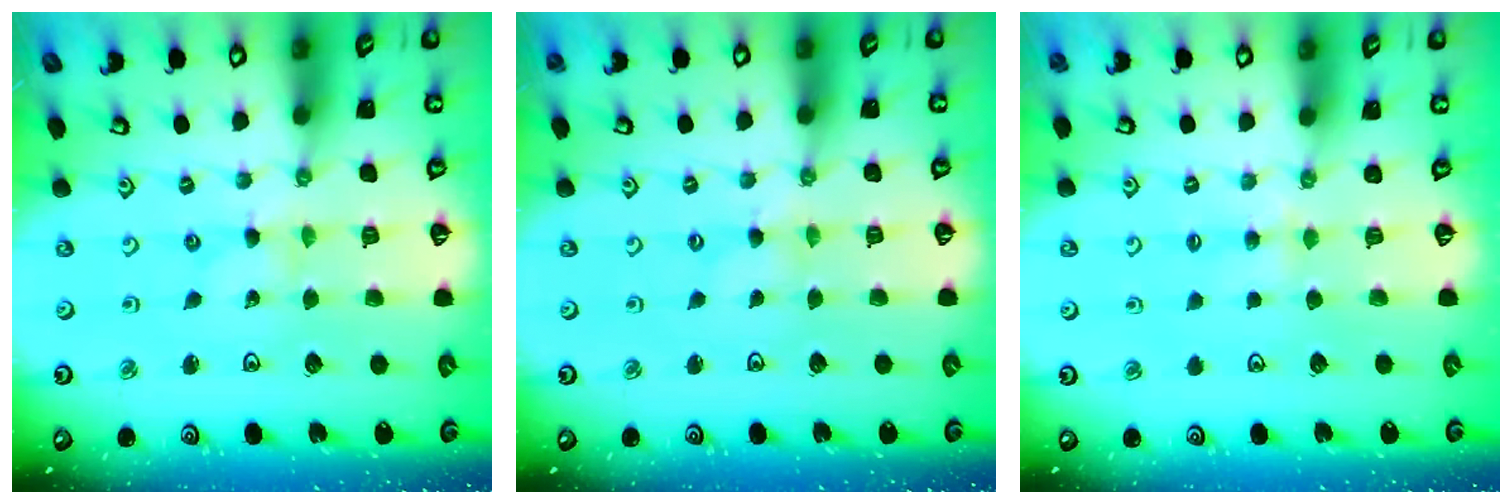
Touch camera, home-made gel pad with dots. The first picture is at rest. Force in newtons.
{"total": 0.0}
{"total": 3.1, "press": 3.1, "slide": 0.4}